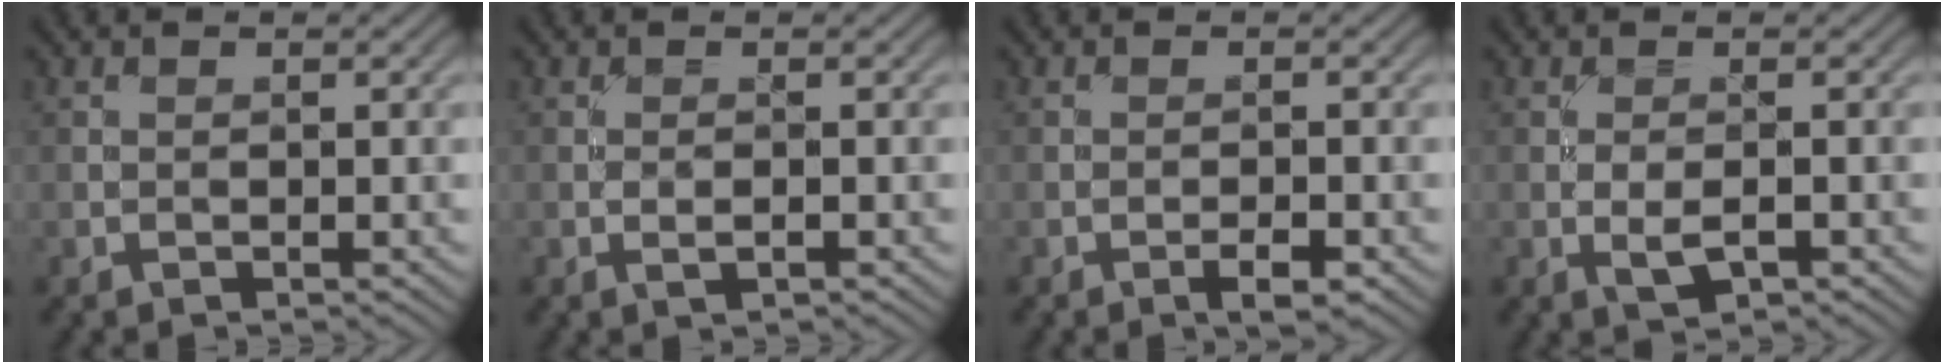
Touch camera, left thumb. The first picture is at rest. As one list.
[{"total": 1.1, "force": [-0.3, 0.3, 1.0], "torque": [-0.022, 0.001, -0.008]}, {"total": 2.1, "force": [-1.2, 0.6, 1.7], "torque": [-0.031, 0.002, -0.023]}, {"total": 2.5, "force": [-0.7, 0.9, 2.2], "torque": [-0.048, -0.003, -0.016]}]